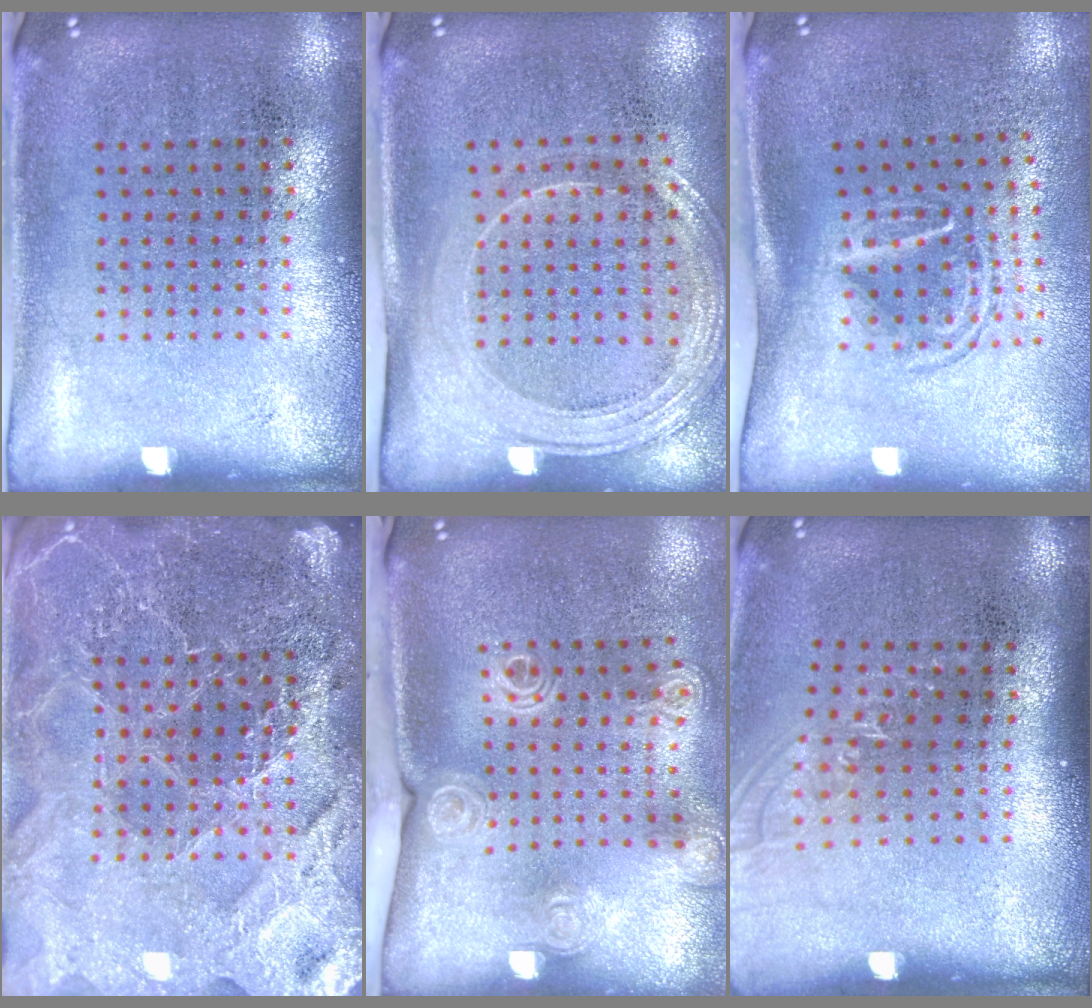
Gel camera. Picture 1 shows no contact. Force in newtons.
{"total": 2.1, "press": 1.8, "slide": 1.1}
{"total": 1.6, "press": 1.1, "slide": 1.2}
{"total": 4.9, "press": 4.4, "slide": 2.1}
{"total": 2.1, "press": 1.6, "slide": 1.3}
{"total": 1.1, "press": 0.9, "slide": 0.6}